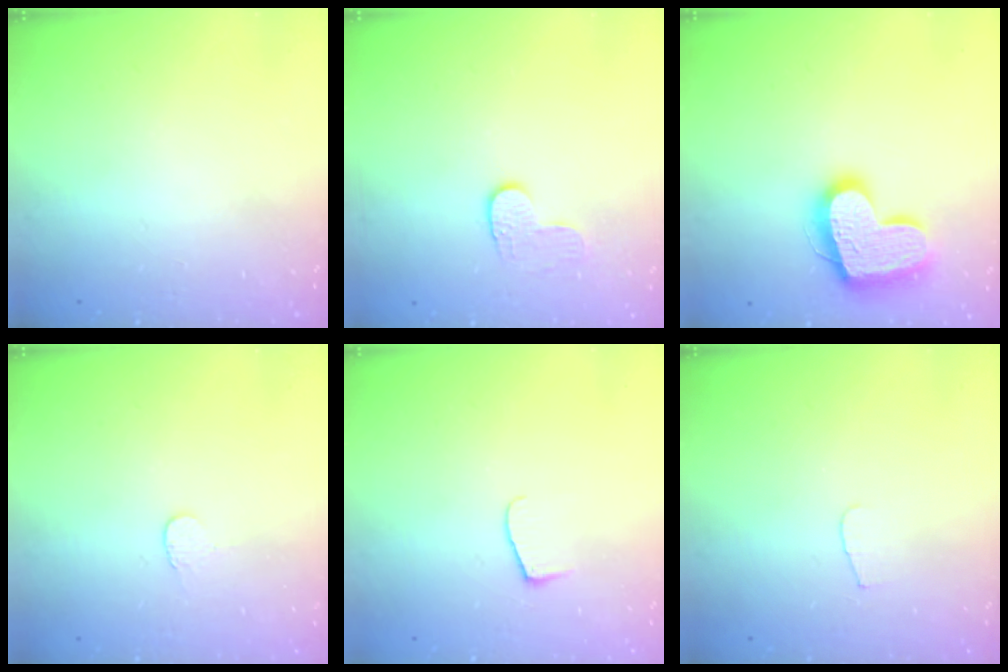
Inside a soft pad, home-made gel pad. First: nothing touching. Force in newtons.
{"total": 3.6, "press": 3.6, "slide": 0.3}
{"total": 17.5, "press": 17.4, "slide": 1.6}
{"total": 3.4, "press": 3.4, "slide": 0.3}
{"total": 6.3, "press": 6.2, "slide": 0.8}
{"total": 3.3, "press": 3.3, "slide": 0.4}